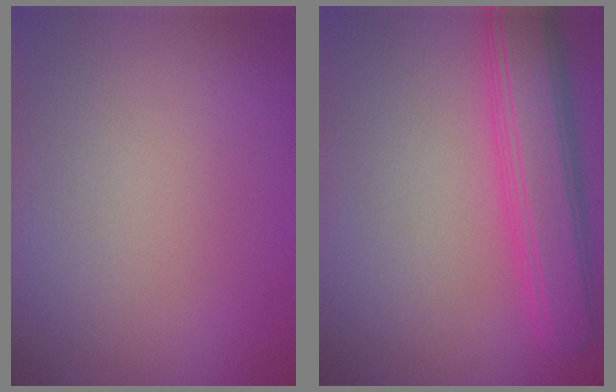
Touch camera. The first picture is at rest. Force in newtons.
{"total": 6.3, "press": 6.3, "slide": 0.1}